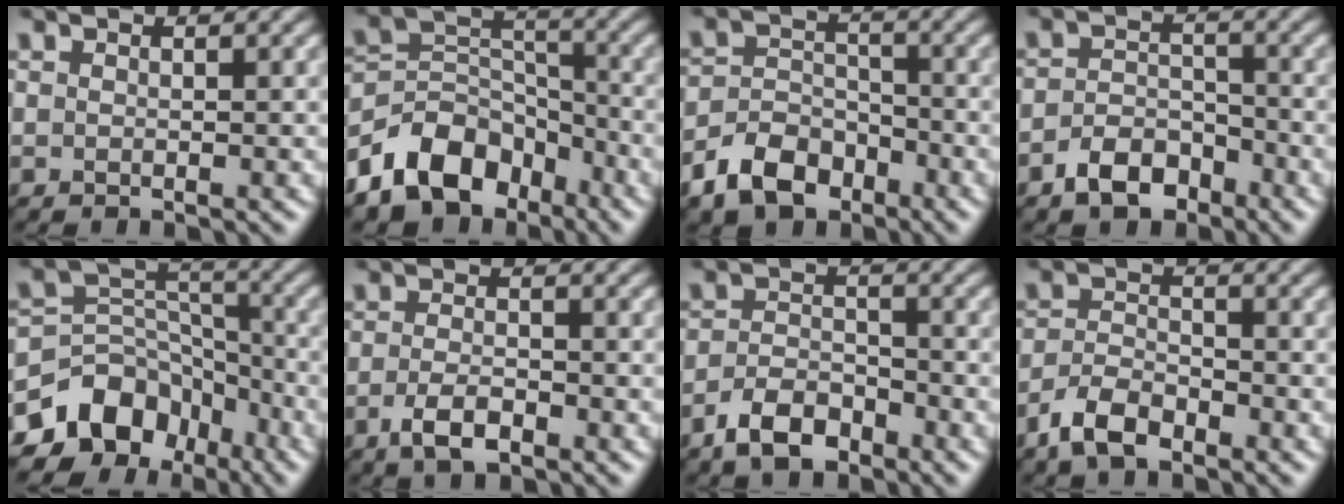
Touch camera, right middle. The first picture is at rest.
{"total": 8.6, "force": [-5.5, 5.6, 3.6], "torque": [-0.060, 0.002, -0.114]}
{"total": 5.3, "force": [-3.4, 3.4, 2.3], "torque": [-0.049, -0.001, -0.069]}
{"total": 3.7, "force": [-2.5, 2.1, 1.8], "torque": [-0.032, 0.003, -0.050]}
{"total": 9.1, "force": [-5.9, 6.2, 2.8], "torque": [-0.039, 0.016, -0.109]}
{"total": 2.8, "force": [-1.3, 1.1, 2.1], "torque": [-0.049, -0.002, -0.029]}
{"total": 4.0, "force": [-2.8, 1.9, 2.2], "torque": [-0.040, 0.001, -0.060]}
{"total": 3.7, "force": [-2.6, 1.7, 2.1], "torque": [-0.042, 0.002, -0.059]}